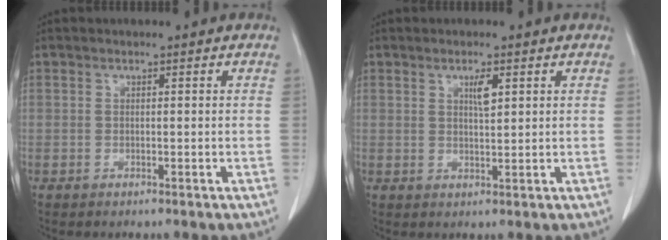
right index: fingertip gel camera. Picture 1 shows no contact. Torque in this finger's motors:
{"motor_torque": [0.02, 0.00, 0.03, 0.02]}